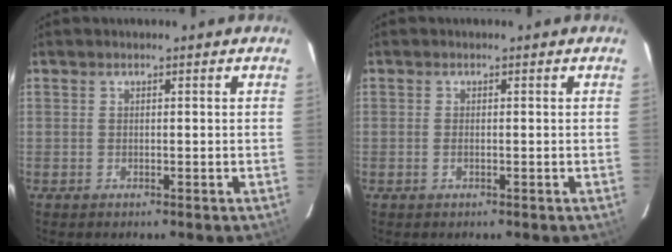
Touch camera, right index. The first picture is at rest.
{"total": 0.8, "force": [-0.2, 0.3, 0.7], "torque": [-0.017, 0.000, -0.005]}